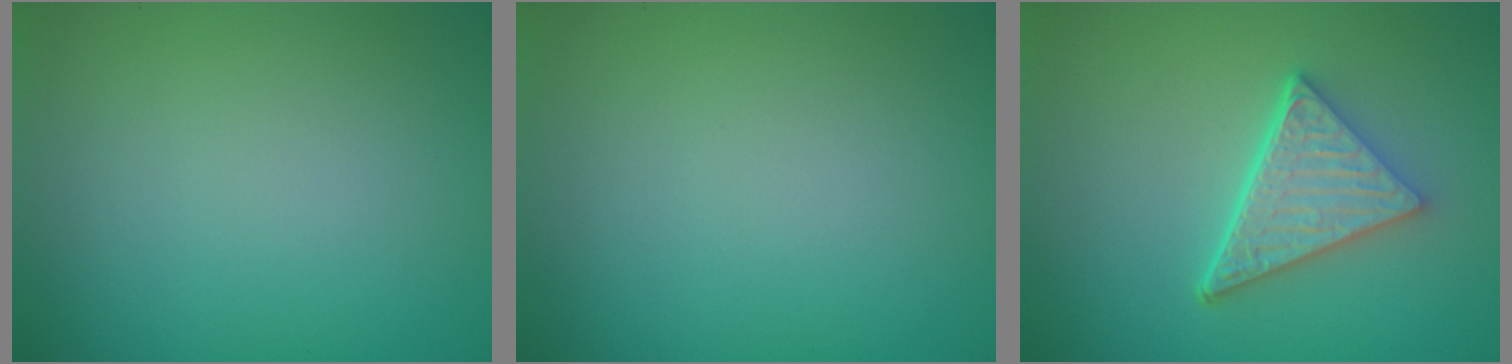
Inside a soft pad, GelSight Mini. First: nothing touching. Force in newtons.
{"total": 0.0}
{"total": 5.2, "press": 3.7, "slide": 3.6}